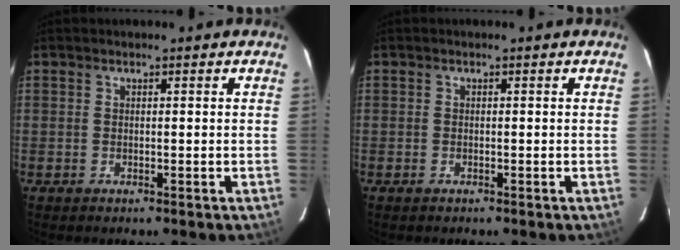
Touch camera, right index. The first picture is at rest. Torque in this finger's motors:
{"motor_torque": [-0.08, -0.03, 0.03, 0.01]}